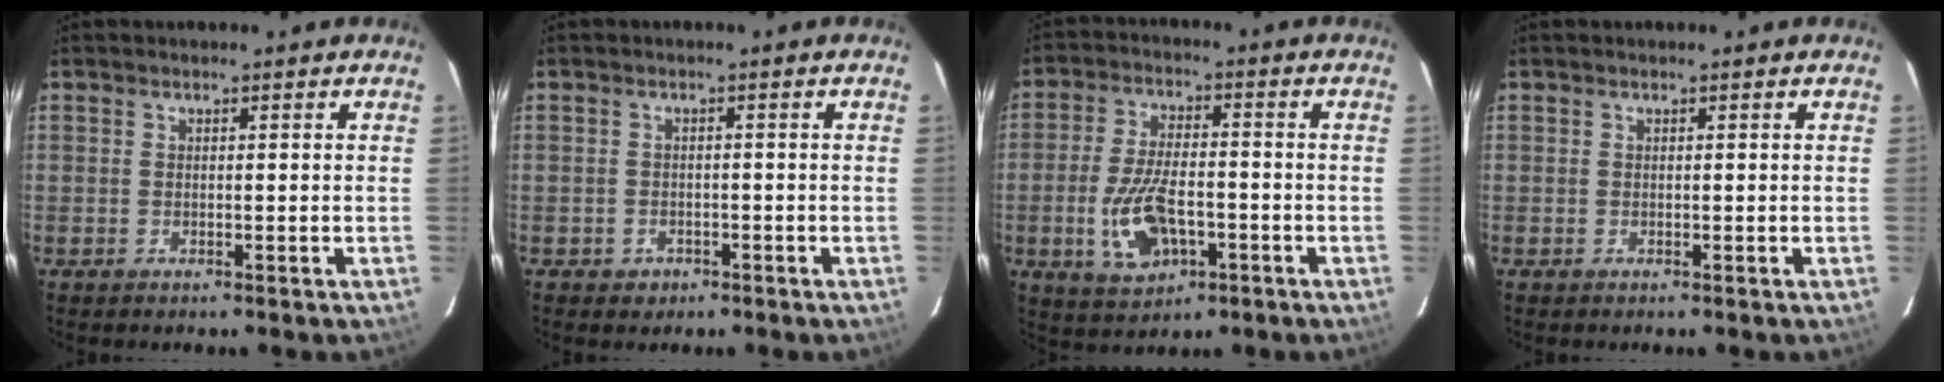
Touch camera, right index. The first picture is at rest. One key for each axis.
{"total": 2.6, "fx": -1.3, "fy": 2.2, "fz": 0.5, "tx": -0.016, "ty": 0.003, "tz": -0.015}
{"total": 11.1, "fx": -3.6, "fy": 5.5, "fz": 9.0, "tx": -0.190, "ty": -0.005, "tz": -0.057}
{"total": 0.0}